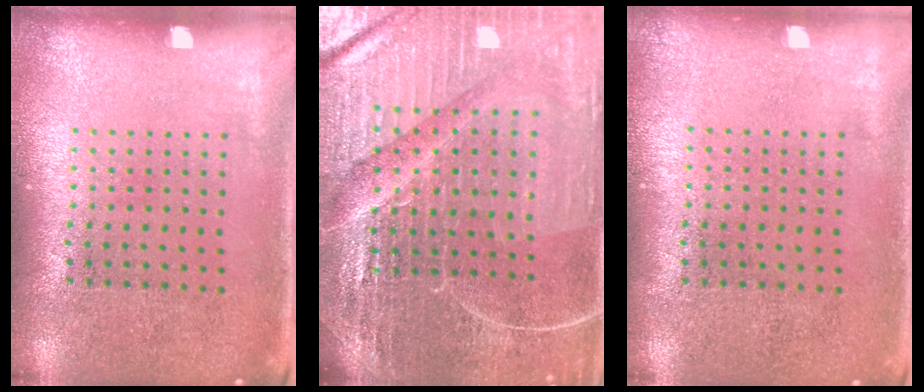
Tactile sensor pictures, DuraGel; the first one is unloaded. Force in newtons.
{"total": 5.3, "press": 4.9, "slide": 1.9}
{"total": 0.0}